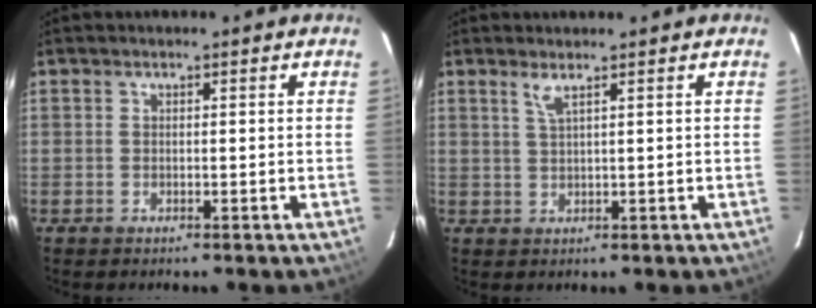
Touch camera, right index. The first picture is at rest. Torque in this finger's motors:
{"motor_torque": [0.08, 0.04, 0.03, 0.05]}